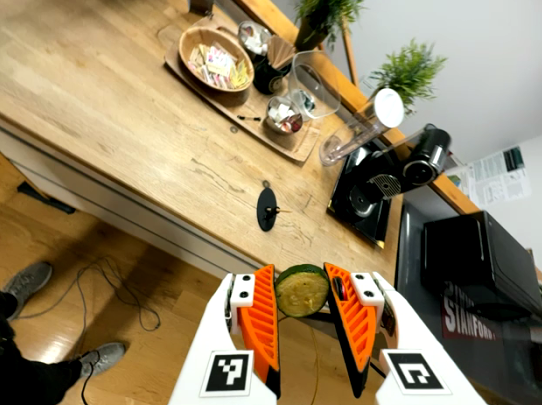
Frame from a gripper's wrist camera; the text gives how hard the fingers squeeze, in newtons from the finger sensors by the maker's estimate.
{"total": 9.7, "left": 10.1, "right": 9.2}